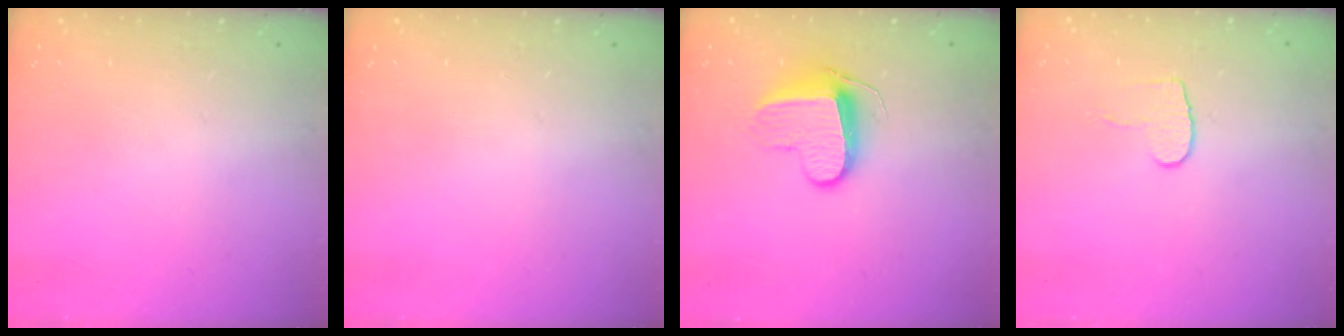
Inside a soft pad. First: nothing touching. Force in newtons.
{"total": 0.0}
{"total": 9.5, "press": 9.5, "slide": 0.4}
{"total": 6.6, "press": 6.6, "slide": 0.6}